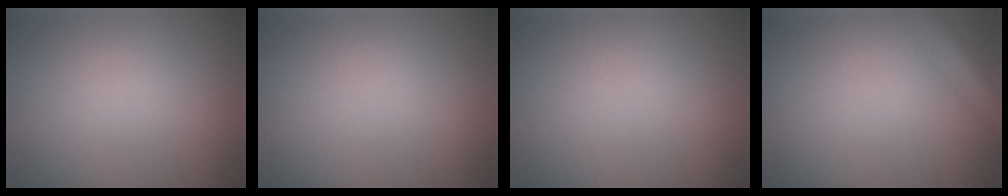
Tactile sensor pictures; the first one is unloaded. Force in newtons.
{"total": 0.0}
{"total": 0.0}
{"total": 4.7, "press": 4.7, "slide": 0.2}